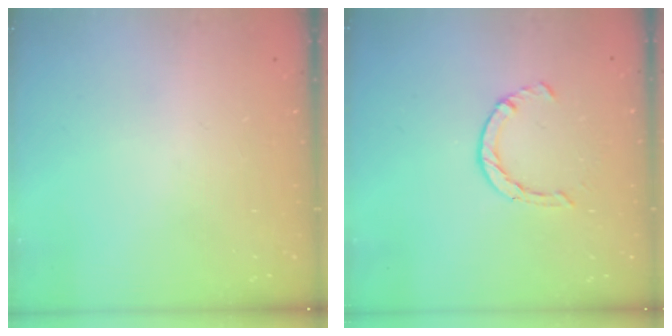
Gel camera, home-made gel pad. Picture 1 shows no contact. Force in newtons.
{"total": 4.1, "press": 4.0, "slide": 0.4}